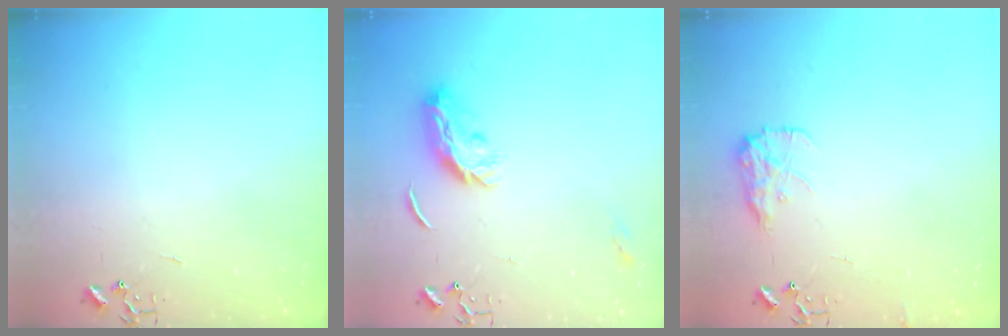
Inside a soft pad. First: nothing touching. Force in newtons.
{"total": 9.9, "press": 9.9, "slide": 0.3}
{"total": 9.8, "press": 9.8, "slide": 0.2}